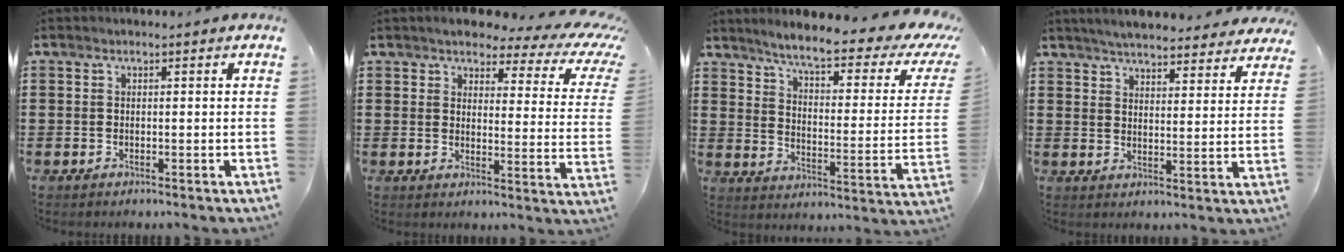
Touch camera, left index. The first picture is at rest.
{"total": 4.6, "force": [3.8, 1.0, 2.4], "torque": [-0.051, -0.026, 0.057]}
{"total": 6.4, "force": [4.8, 0.1, 4.2], "torque": [-0.094, -0.037, 0.072]}
{"total": 5.0, "force": [4.9, 0.0, 0.9], "torque": [-0.038, -0.027, 0.087]}